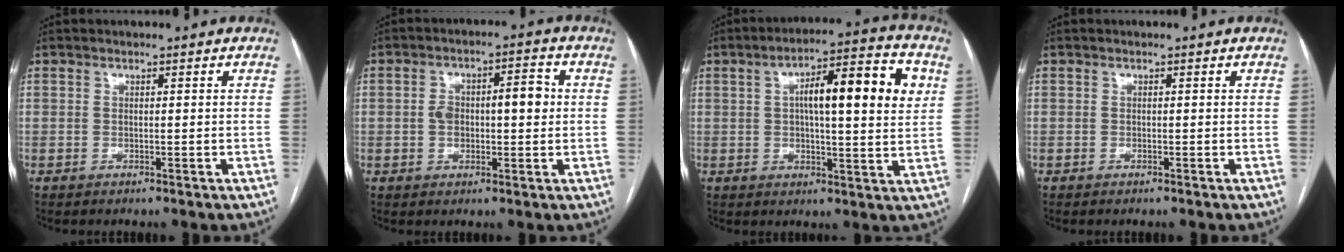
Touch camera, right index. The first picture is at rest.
{"total": 7.1, "force": [0.5, 3.1, 6.4], "torque": [-0.108, 0.031, 0.012]}
{"total": 14.0, "force": [3.4, 2.8, 13.3], "torque": [-0.200, 0.030, 0.047]}
{"total": 0.0}